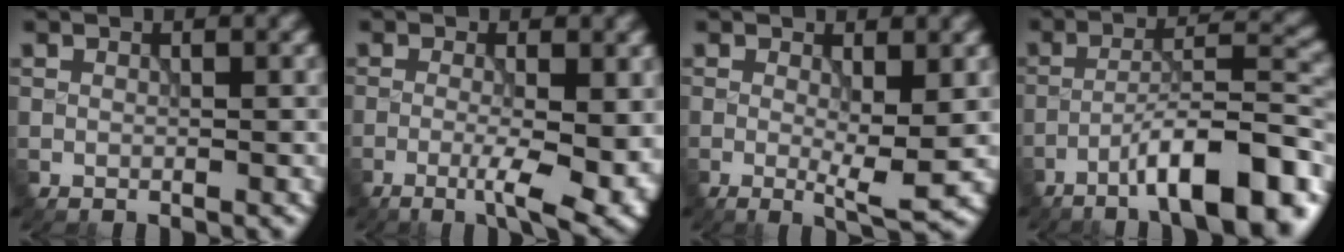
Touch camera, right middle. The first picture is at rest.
{"total": 6.5, "force": [-2.2, 1.8, 5.9], "torque": [-0.097, -0.010, -0.028]}
{"total": 3.6, "force": [-0.1, 0.6, 3.6], "torque": [-0.060, -0.011, -0.002]}
{"total": 11.3, "force": [-6.8, 2.6, 8.7], "torque": [-0.132, 0.017, -0.108]}